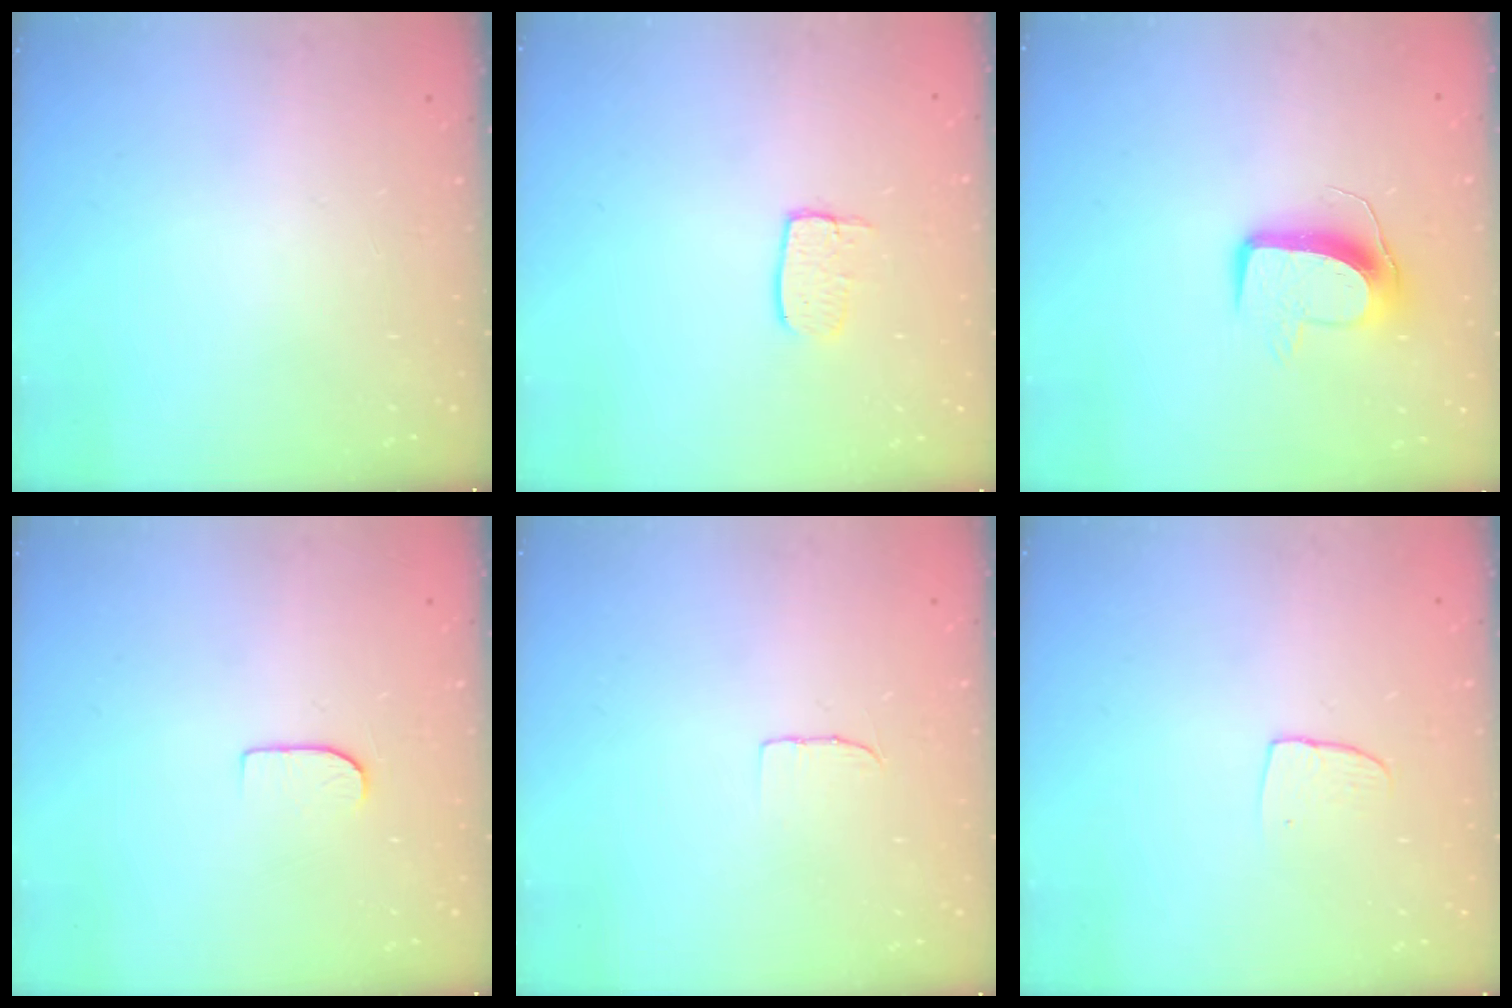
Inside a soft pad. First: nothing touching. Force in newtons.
{"total": 6.0, "press": 6.0, "slide": 0.5}
{"total": 10.4, "press": 10.3, "slide": 0.8}
{"total": 5.5, "press": 5.5, "slide": 0.6}
{"total": 4.4, "press": 4.3, "slide": 0.4}
{"total": 4.9, "press": 4.9, "slide": 0.4}